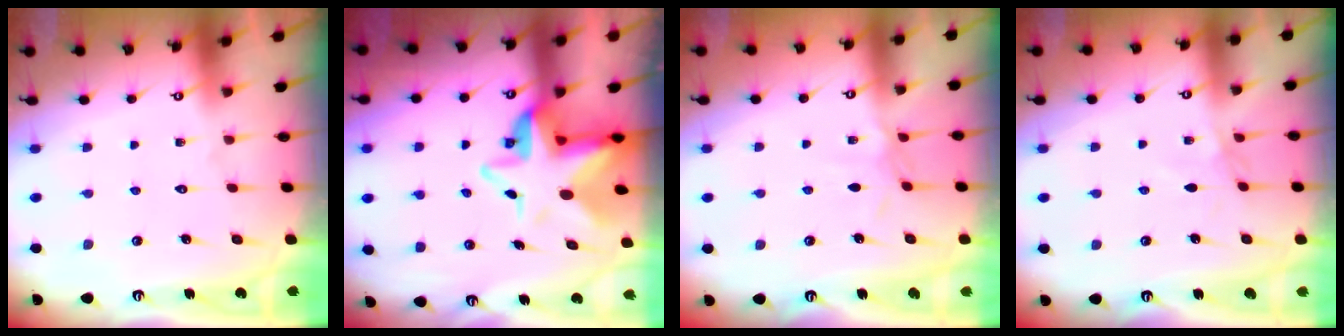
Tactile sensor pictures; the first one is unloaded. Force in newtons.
{"total": 9.6, "press": 9.4, "slide": 2.0}
{"total": 3.8, "press": 3.7, "slide": 0.5}
{"total": 1.8, "press": 1.8, "slide": 0.4}